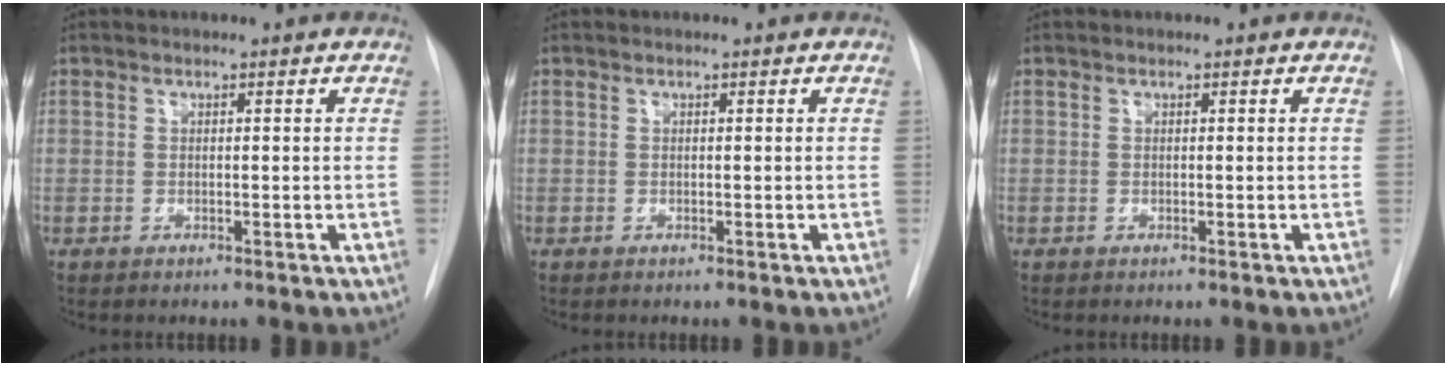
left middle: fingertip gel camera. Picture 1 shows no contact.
{"total": 0.0}
{"total": 0.0}